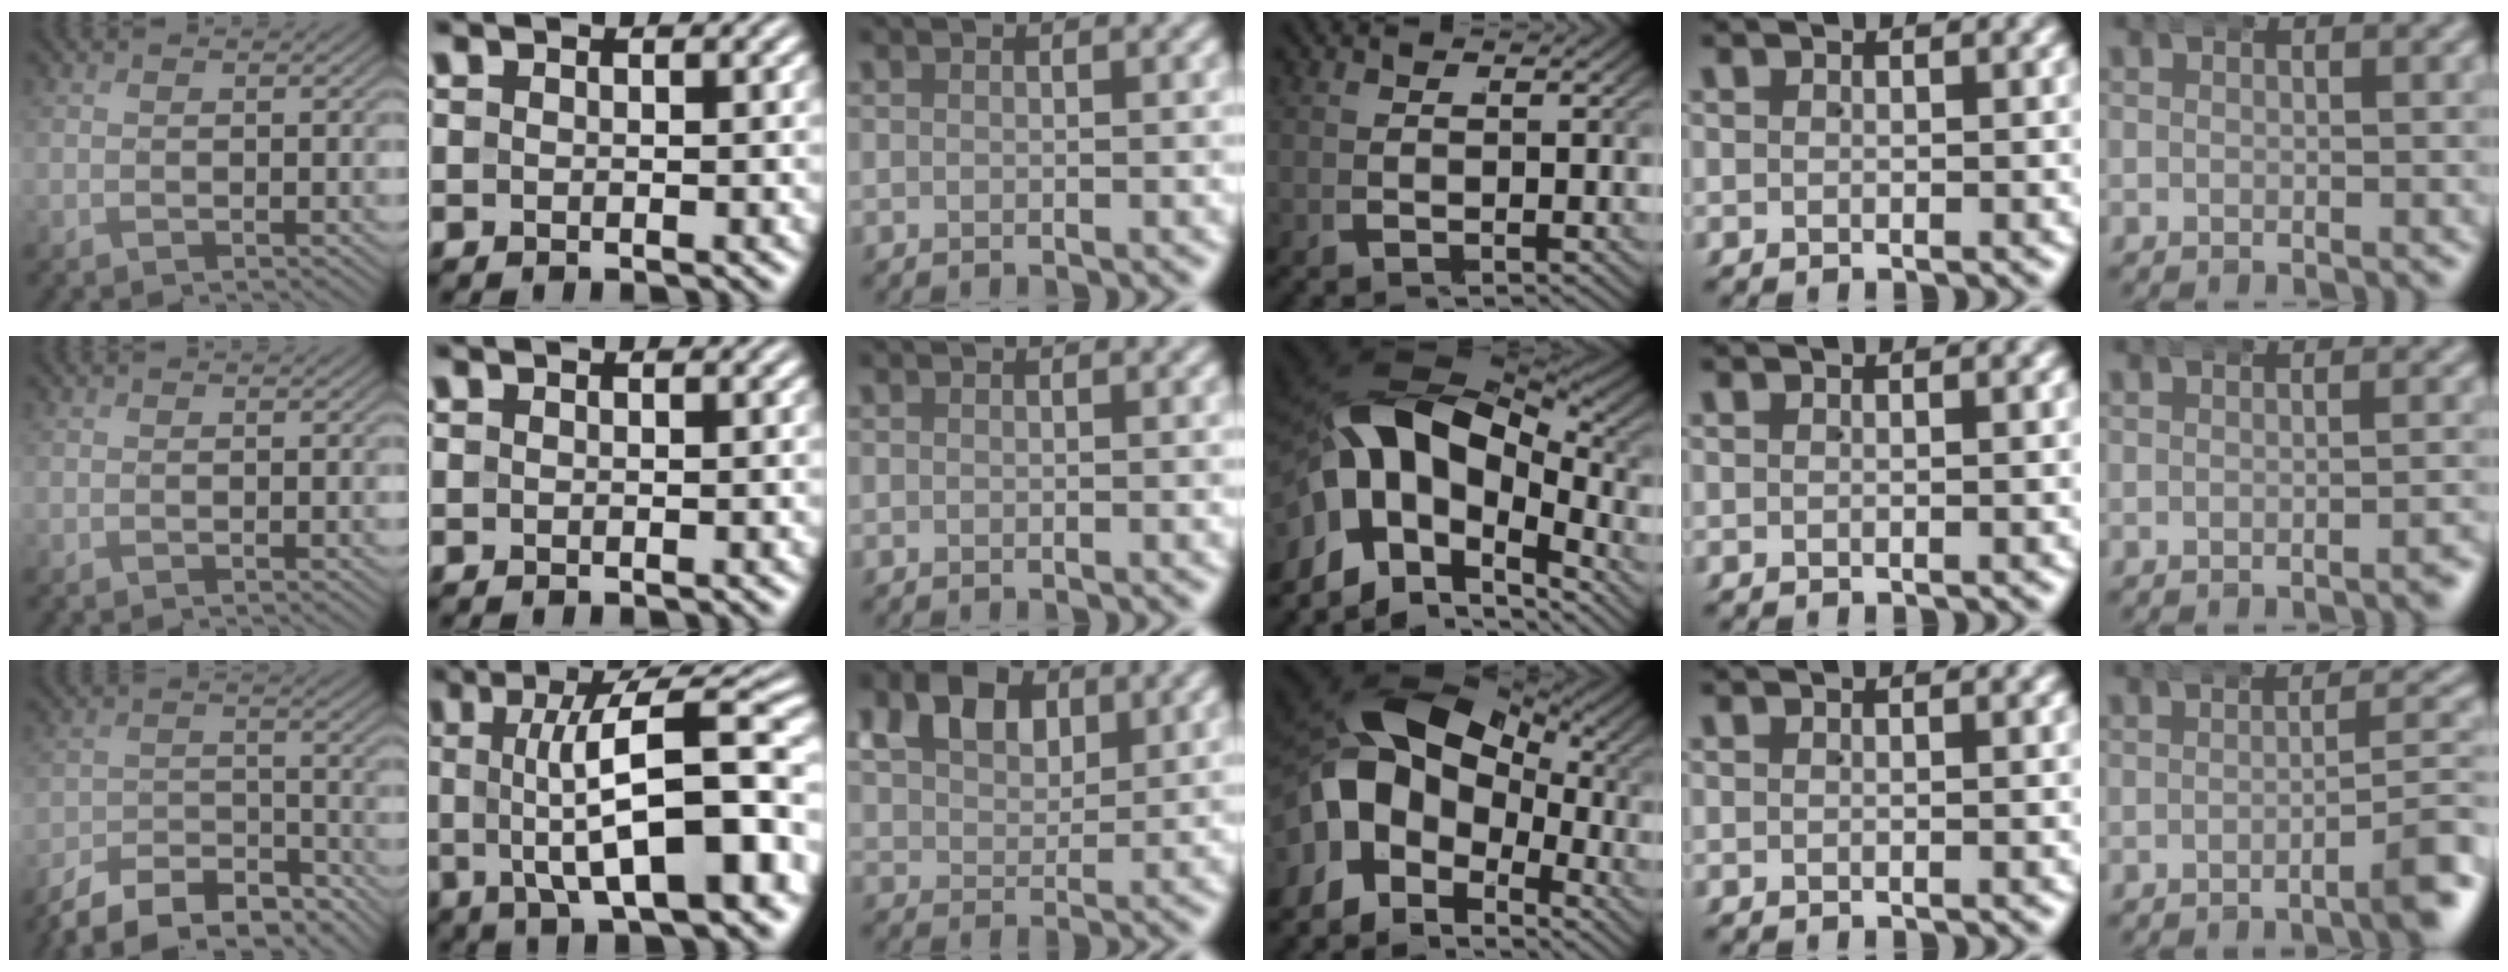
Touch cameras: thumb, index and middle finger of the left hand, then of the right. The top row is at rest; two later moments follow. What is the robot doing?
{"motion": "wrap", "object": "arm wrap"}